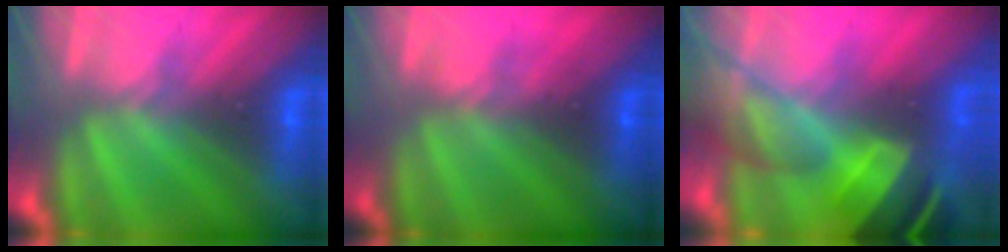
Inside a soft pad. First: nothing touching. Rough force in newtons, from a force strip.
{"total": 3.3}
{"total": 9.3}